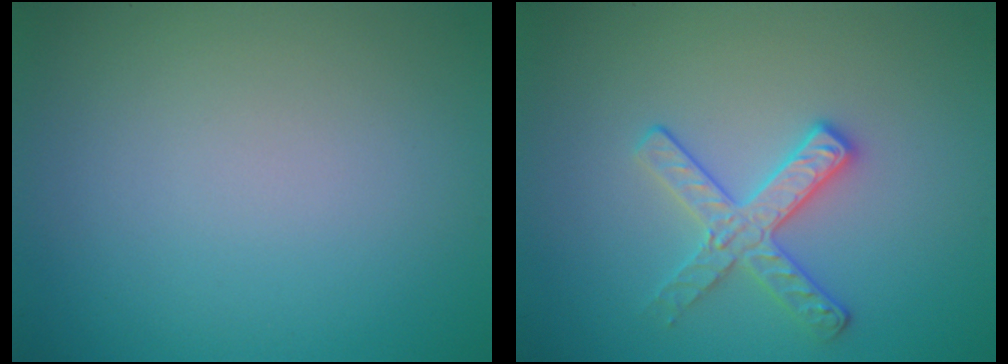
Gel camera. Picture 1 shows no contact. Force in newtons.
{"total": 2.8, "press": 2.7, "slide": 0.5}